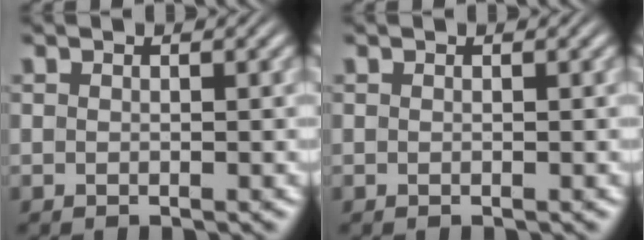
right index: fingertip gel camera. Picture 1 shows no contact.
{"total": 0.0}